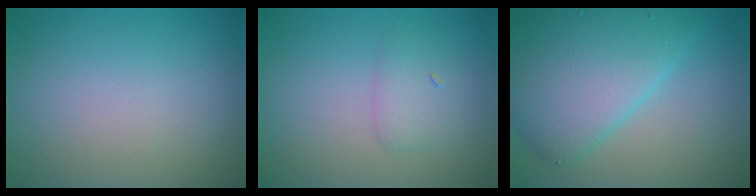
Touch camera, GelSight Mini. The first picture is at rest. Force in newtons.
{"total": 1.7, "press": 1.7, "slide": 0.1}
{"total": 7.9, "press": 7.9, "slide": 0.4}